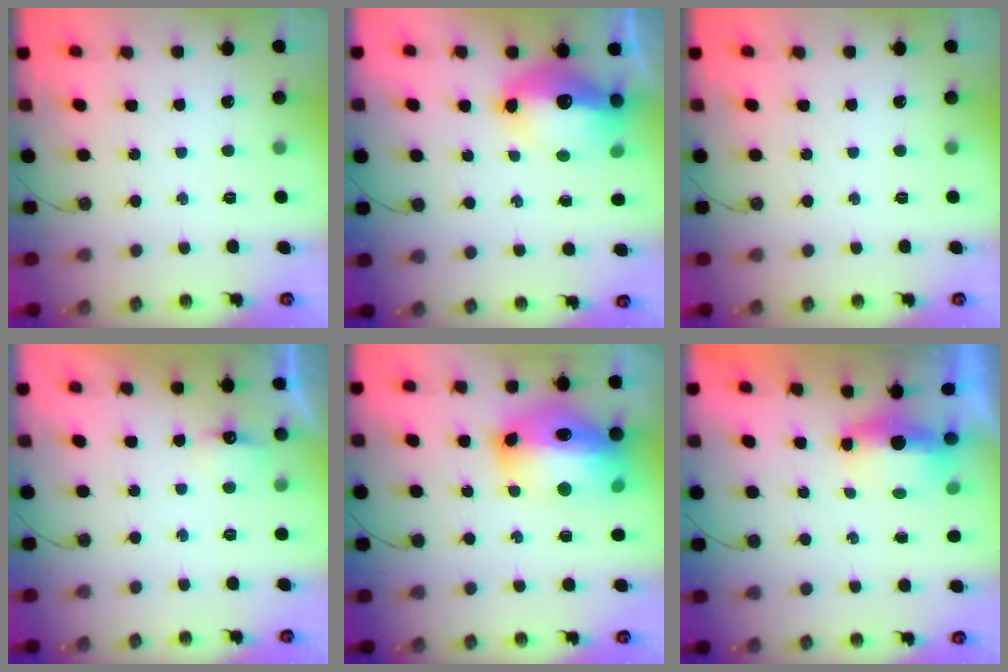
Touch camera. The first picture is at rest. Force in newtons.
{"total": 13.8, "press": 13.7, "slide": 1.4}
{"total": 0.0}
{"total": 5.0, "press": 4.9, "slide": 0.9}
{"total": 18.9, "press": 18.8, "slide": 1.4}
{"total": 10.2, "press": 5.8, "slide": 8.4}